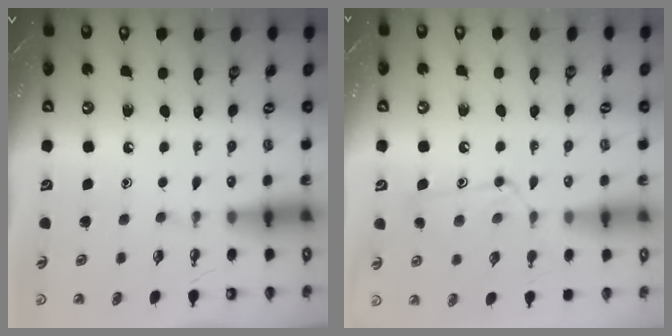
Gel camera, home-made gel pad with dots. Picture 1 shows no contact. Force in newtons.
{"total": 12.9, "press": 12.9, "slide": 0.8}